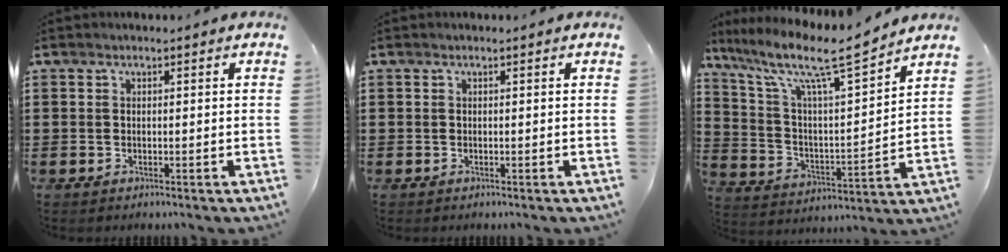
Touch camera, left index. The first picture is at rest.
{"total": 0.0}
{"total": 11.7, "force": [8.8, 1.7, 7.5], "torque": [-0.170, -0.051, 0.142]}